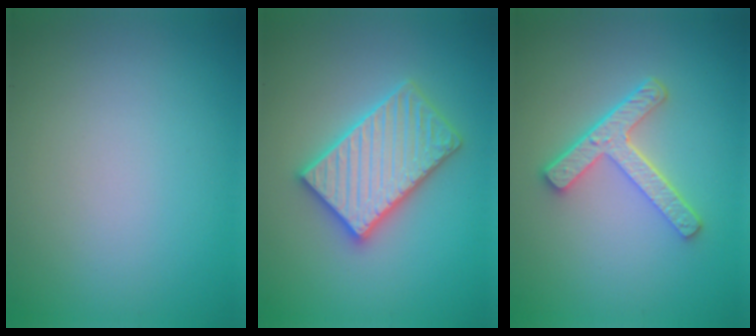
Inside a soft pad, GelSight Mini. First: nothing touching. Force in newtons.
{"total": 5.5, "press": 5.5, "slide": 0.9}
{"total": 4.4, "press": 3.3, "slide": 2.9}